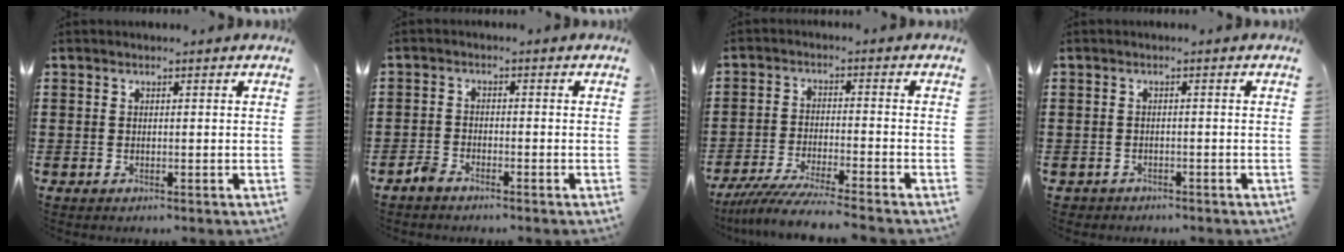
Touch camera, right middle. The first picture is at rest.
{"total": 2.1, "force": [-1.9, 0.4, 0.6], "torque": [-0.030, -0.001, -0.044]}
{"total": 5.4, "force": [-4.9, -1.0, 2.0], "torque": [-0.046, -0.022, -0.096]}
{"total": 0.6, "force": [-0.5, -0.2, -0.3], "torque": [0.005, 0.002, -0.013]}